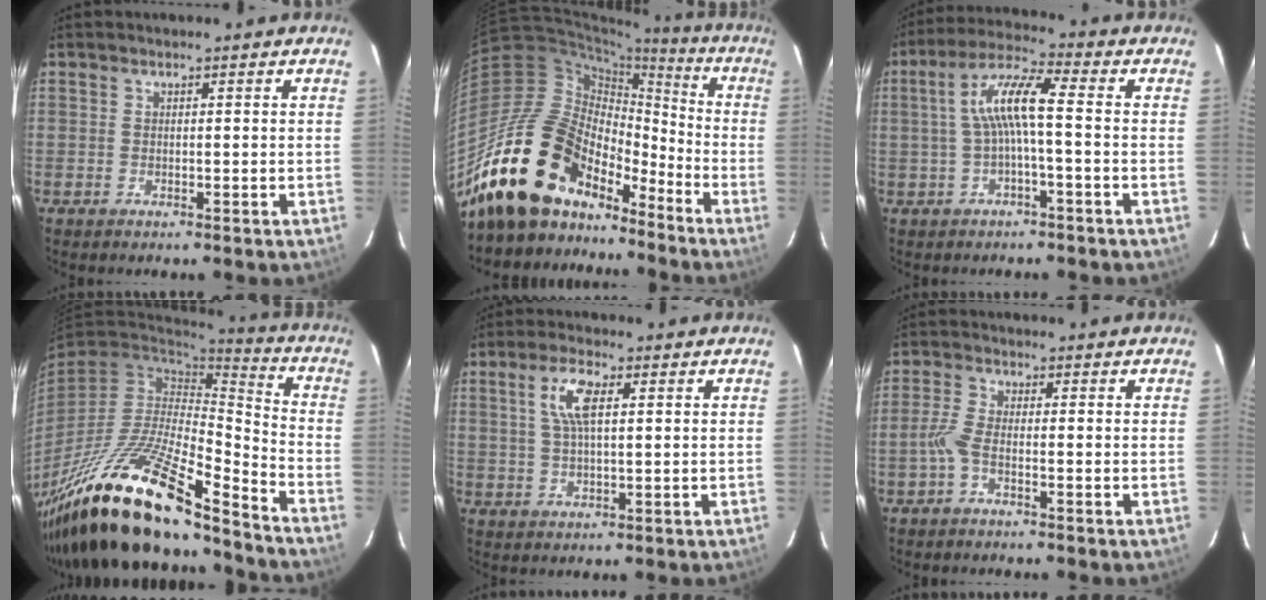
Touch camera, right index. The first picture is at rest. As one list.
[{"total": 20.4, "force": [-14.7, 11.6, 8.1], "torque": [-0.163, 0.022, -0.263]}, {"total": 7.8, "force": [-0.5, 0.8, 7.8], "torque": [-0.163, 0.018, -0.007]}, {"total": 25.6, "force": [-18.5, 5.7, 16.8], "torque": [-0.313, -0.038, -0.327]}, {"total": 6.0, "force": [2.0, 2.0, 5.3], "torque": [-0.105, 0.008, 0.038]}, {"total": 2.6, "force": [-1.3, 0.4, 2.2], "torque": [-0.060, 0.004, -0.030]}]